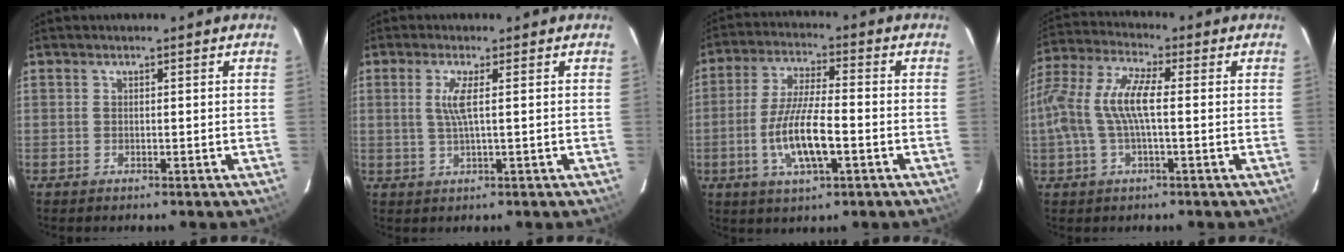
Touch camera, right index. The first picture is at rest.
{"total": 3.4, "force": [0.6, -0.2, 3.3], "torque": [-0.067, -0.002, 0.013]}
{"total": 11.1, "force": [-3.3, 2.7, 10.2], "torque": [-0.203, -0.007, -0.060]}
{"total": 11.9, "force": [-0.5, 3.2, 11.5], "torque": [-0.230, 0.009, -0.012]}